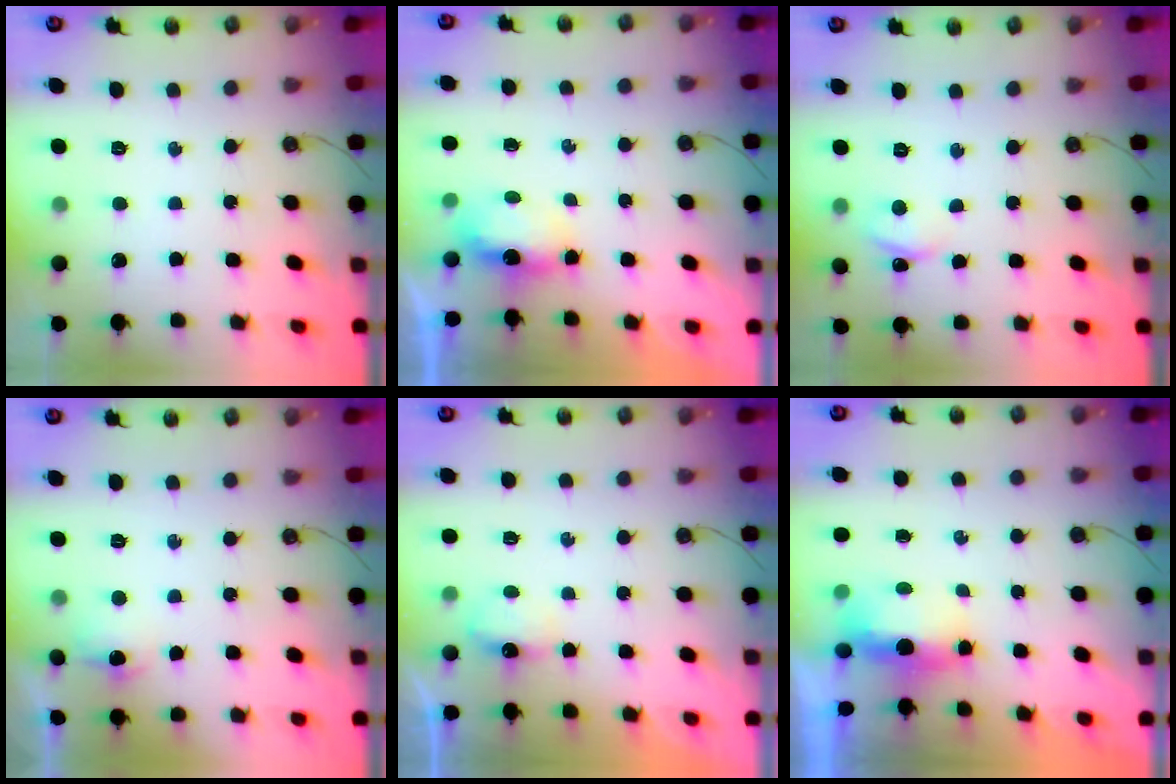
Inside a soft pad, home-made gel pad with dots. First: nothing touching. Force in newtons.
{"total": 5.2, "press": 5.2, "slide": 0.6}
{"total": 3.0, "press": 3.0, "slide": 0.4}
{"total": 6.4, "press": 6.4, "slide": 0.4}
{"total": 4.3, "press": 4.2, "slide": 0.7}
{"total": 10.5, "press": 6.1, "slide": 8.5}